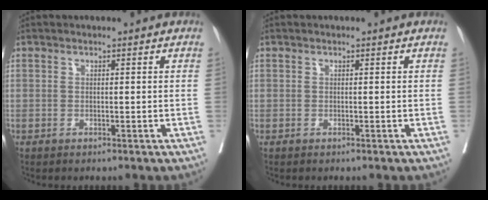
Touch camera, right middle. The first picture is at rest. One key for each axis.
{"total": 0.0}